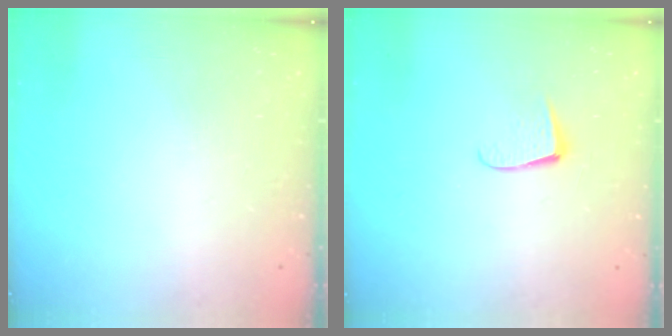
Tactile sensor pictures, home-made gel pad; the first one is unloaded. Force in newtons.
{"total": 5.9, "press": 5.8, "slide": 0.5}